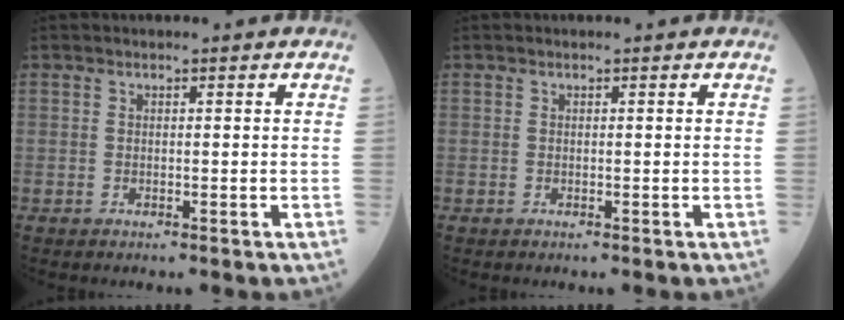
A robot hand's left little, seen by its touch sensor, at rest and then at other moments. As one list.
[{"total": 0.0}]